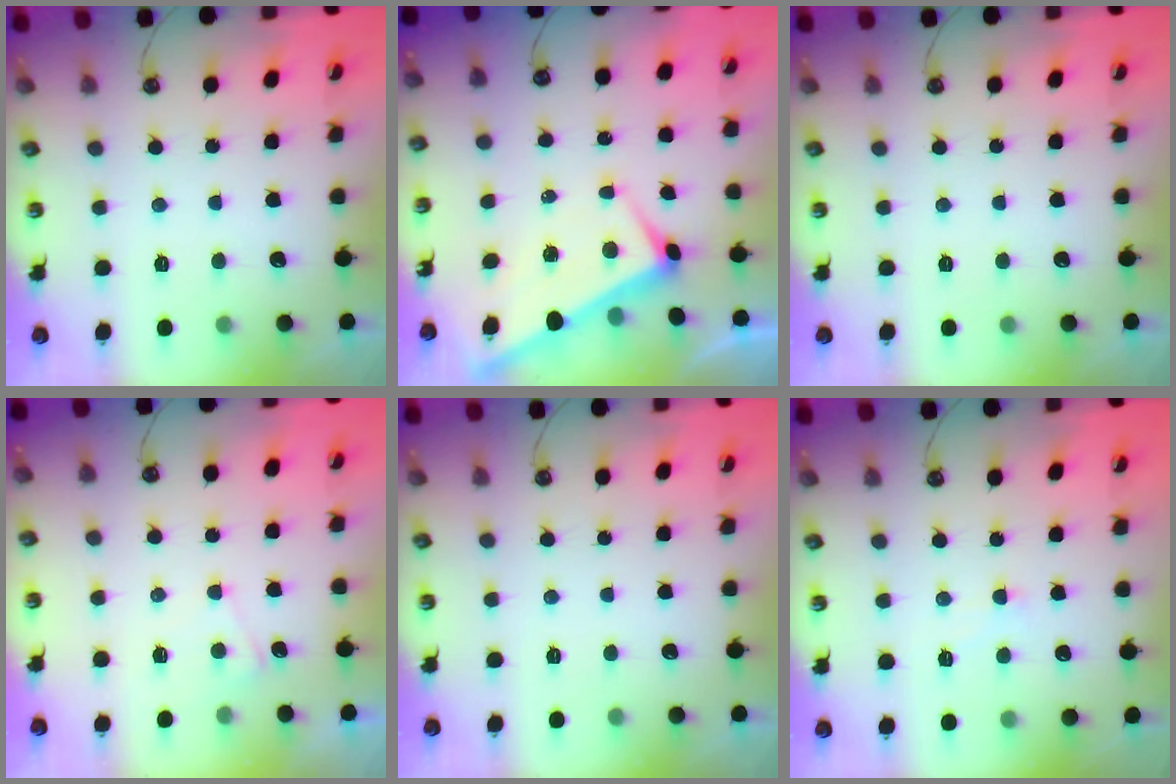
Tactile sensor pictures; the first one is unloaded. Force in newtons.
{"total": 2.8, "press": 2.7, "slide": 0.6}
{"total": 0.0}
{"total": 3.6, "press": 3.6, "slide": 0.3}
{"total": 0.0}
{"total": 2.0, "press": 2.0, "slide": 0.2}